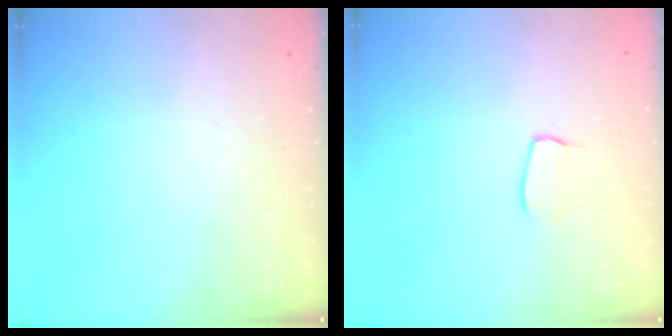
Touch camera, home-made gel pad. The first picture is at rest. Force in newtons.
{"total": 4.8, "press": 4.8, "slide": 0.3}